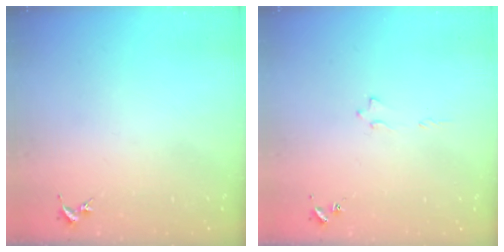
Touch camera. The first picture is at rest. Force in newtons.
{"total": 0.5, "press": 0.5, "slide": 0.2}